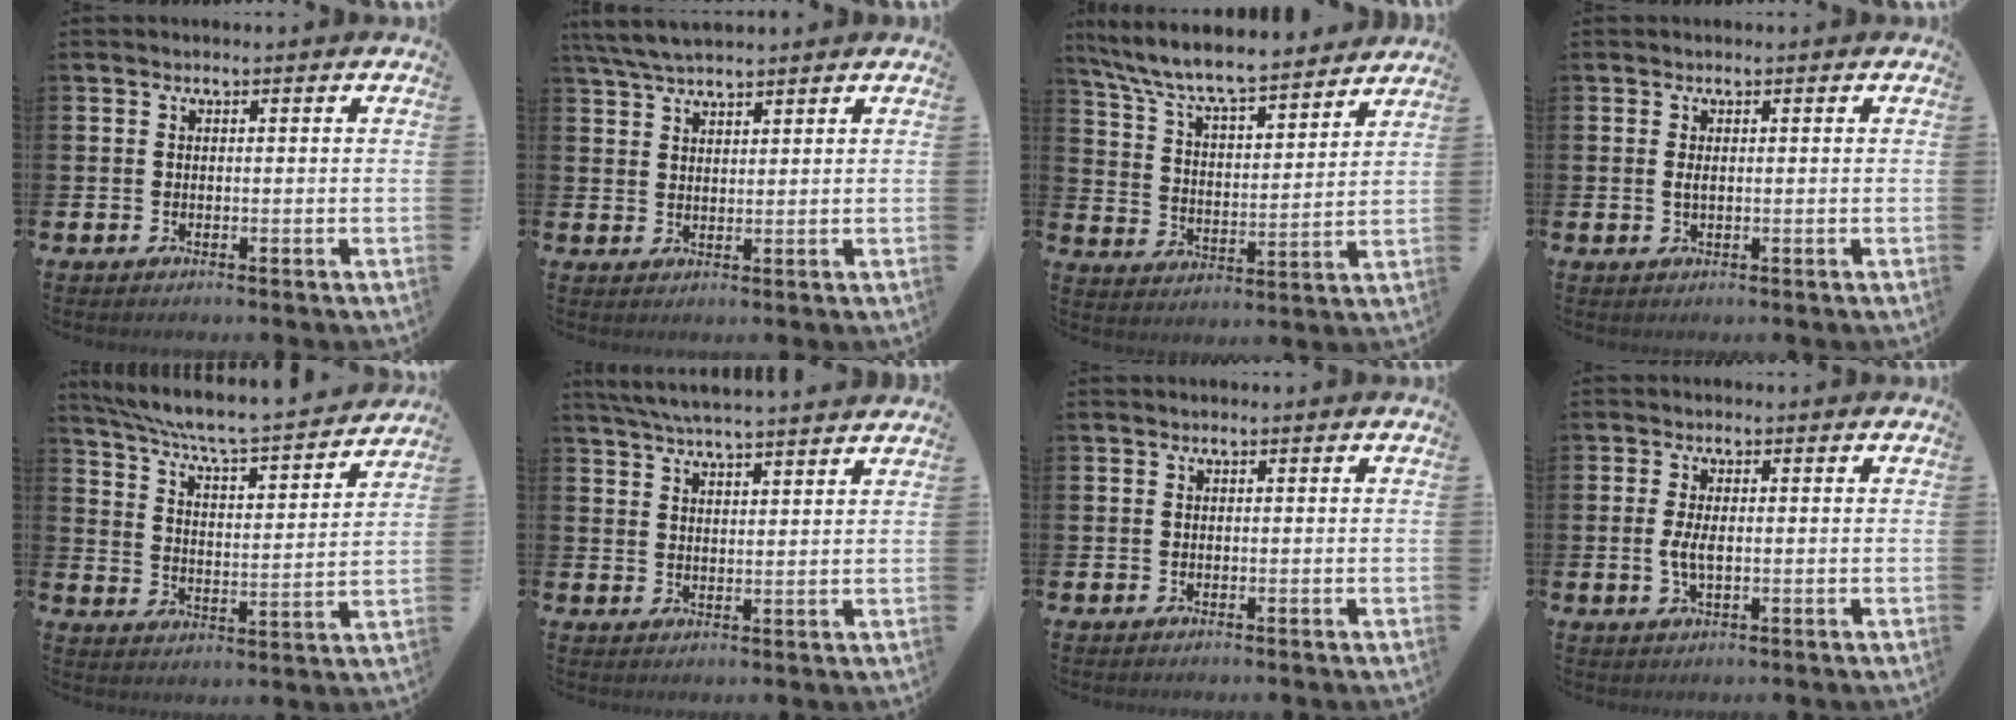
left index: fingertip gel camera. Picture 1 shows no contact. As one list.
[{"total": 4.8, "force": [4.4, 0.8, 1.8], "torque": [-0.041, -0.012, 0.081]}, {"total": 8.4, "force": [7.9, 0.8, 2.5], "torque": [-0.086, -0.062, 0.136]}, {"total": 0.9, "force": [0.2, 0.3, 0.8], "torque": [-0.012, 0.002, 0.001]}, {"total": 6.8, "force": [6.4, 0.3, 2.3], "torque": [-0.070, -0.056, 0.102]}, {"total": 5.6, "force": [5.5, -0.2, 1.2], "torque": [-0.038, -0.024, 0.098]}, {"total": 0.0}, {"total": 2.9, "force": [0.0, 1.3, 2.6], "torque": [-0.054, 0.000, -0.005]}]